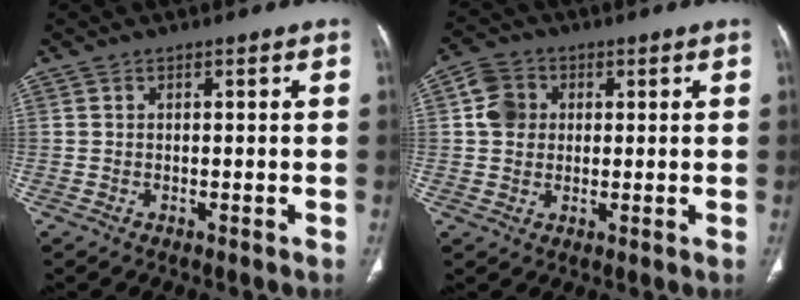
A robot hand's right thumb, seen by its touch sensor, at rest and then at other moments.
{"total": 6.1, "force": [1.2, 5.3, 2.7], "torque": [-0.038, 0.006, 0.017]}